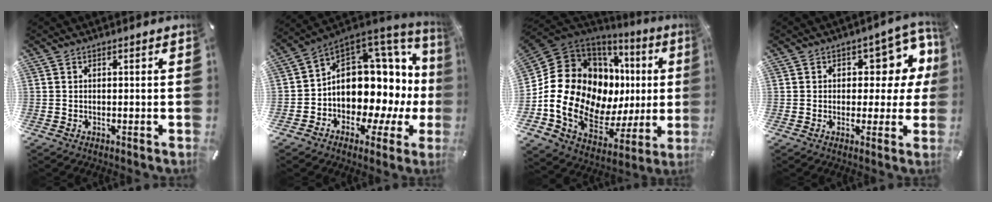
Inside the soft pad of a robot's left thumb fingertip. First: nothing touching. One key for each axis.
{"total": 13.8, "fx": 1.5, "fy": 10.8, "fz": 8.5, "tx": -0.100, "ty": -0.055, "tz": 0.034}
{"total": 21.1, "fx": -0.2, "fy": 15.2, "fz": 14.6, "tx": -0.283, "ty": -0.041, "tz": 0.015}
{"total": 9.9, "fx": 3.5, "fy": 6.4, "fz": 6.7, "tx": -0.073, "ty": -0.025, "tz": 0.058}